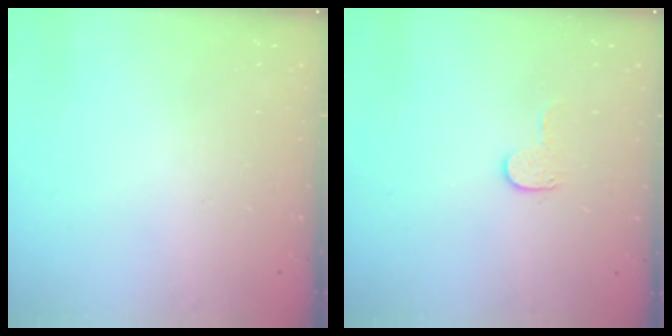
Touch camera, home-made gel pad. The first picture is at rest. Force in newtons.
{"total": 4.1, "press": 4.1, "slide": 0.4}